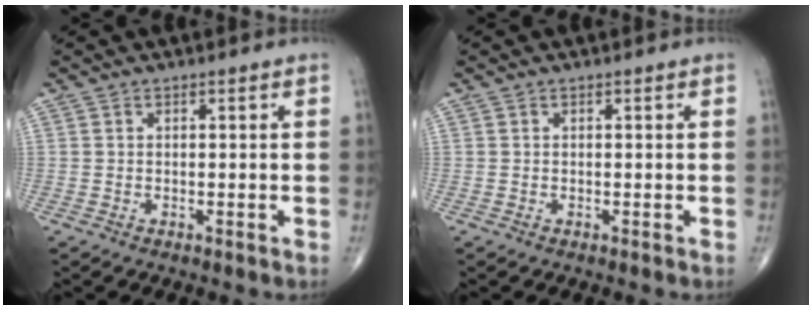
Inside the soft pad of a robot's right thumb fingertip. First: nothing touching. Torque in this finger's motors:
{"motor_torque": [0.09, 0.09, 0.00, 0.00, 0.00]}